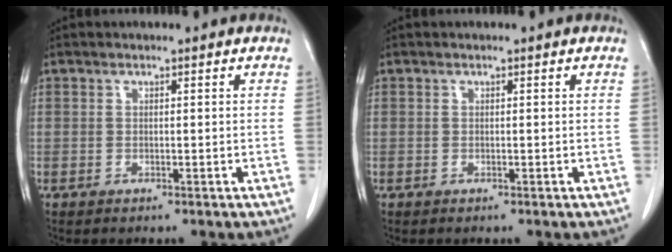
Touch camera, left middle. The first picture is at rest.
{"total": 0.0}